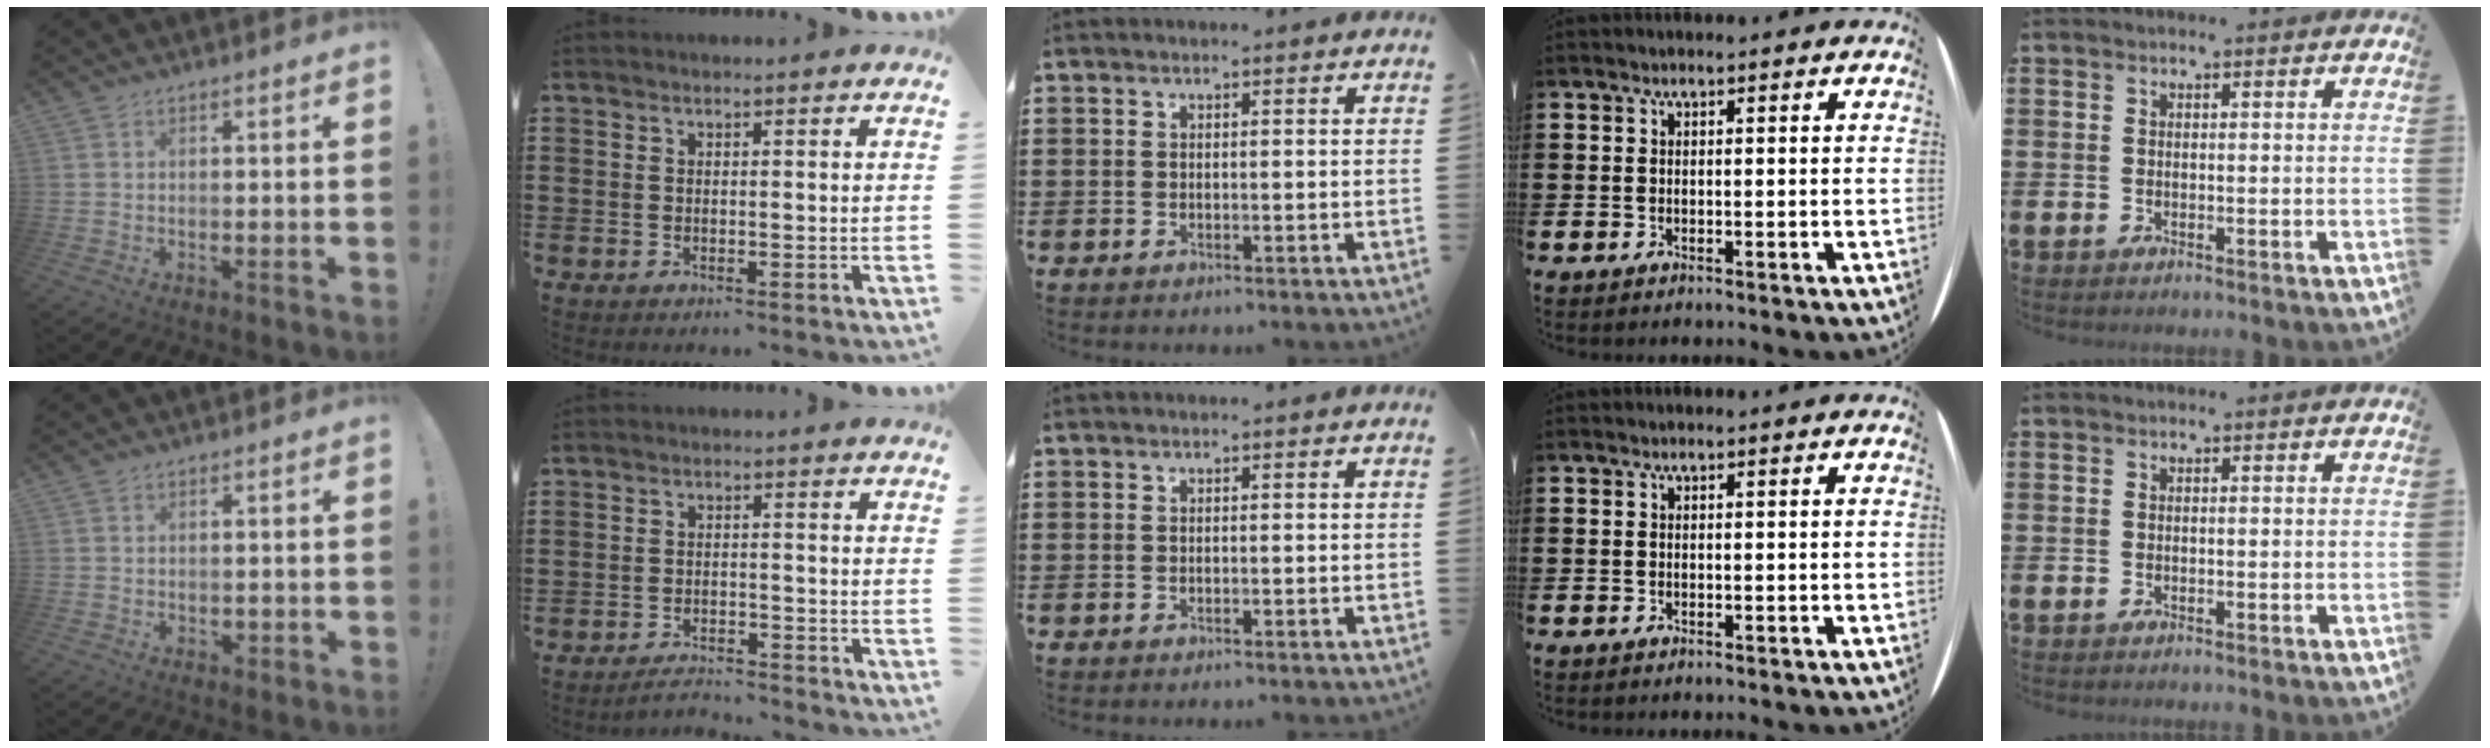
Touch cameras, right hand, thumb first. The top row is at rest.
{"thumb": {"total": 1.0, "force": [0.0, 0.9, 0.3], "torque": [0.000, 0.002, -0.001]}, "index": {"total": 2.8, "force": [-2.8, 0.1, 0.1], "torque": [-0.008, 0.000, -0.059]}}